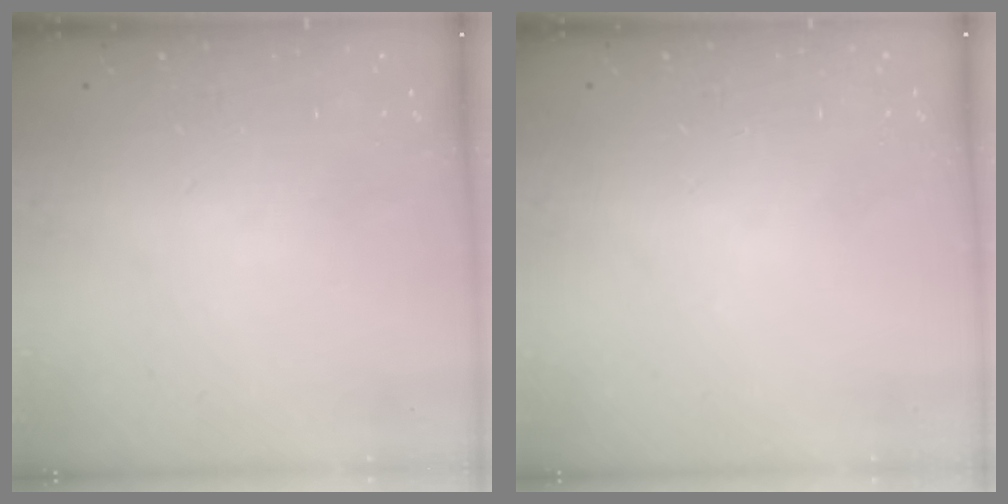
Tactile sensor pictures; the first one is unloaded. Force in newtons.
{"total": 0.0}